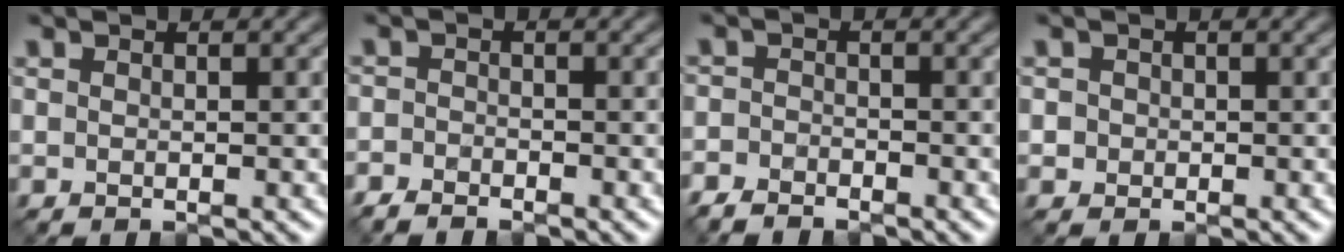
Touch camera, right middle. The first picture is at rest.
{"total": 2.1, "force": [-1.9, 0.8, 0.4], "torque": [-0.006, -0.001, -0.043]}
{"total": 2.5, "force": [-2.3, 1.0, 0.5], "torque": [-0.008, -0.001, -0.051]}
{"total": 1.0, "force": [0.0, 1.0, 0.2], "torque": [0.006, -0.003, -0.001]}